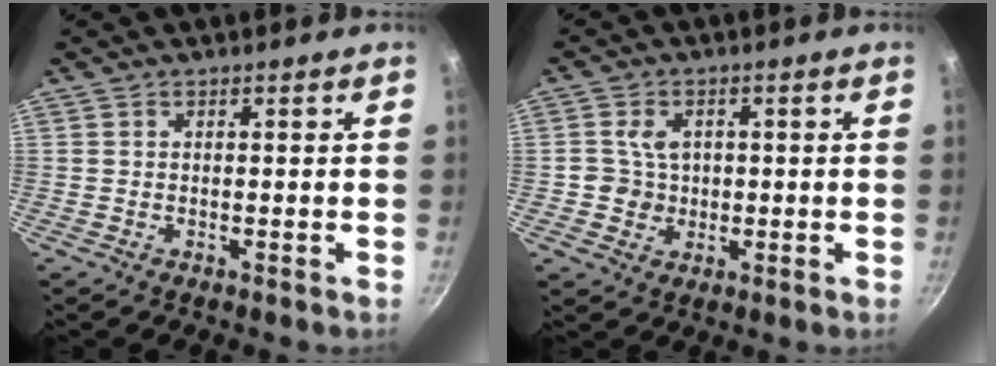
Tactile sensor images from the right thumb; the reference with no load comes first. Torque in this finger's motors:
{"motor_torque": [0.87, 0.21, -0.06, 0.10, 0.14]}